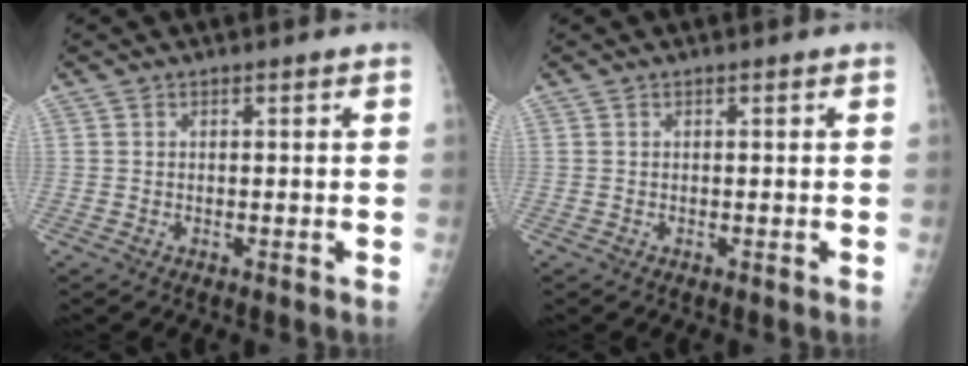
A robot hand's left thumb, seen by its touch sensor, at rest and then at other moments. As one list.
[{"total": 0.0}]